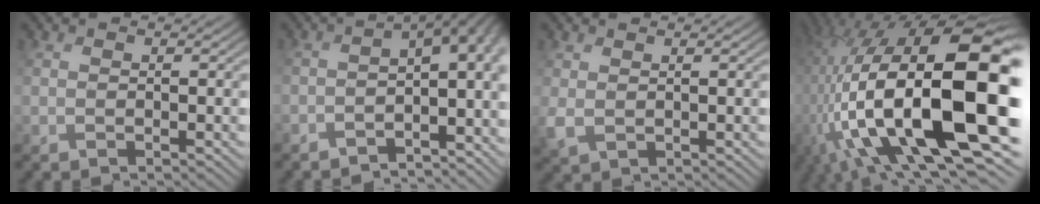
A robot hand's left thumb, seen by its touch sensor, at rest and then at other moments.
{"total": 9.2, "force": [-4.0, 3.3, 7.6], "torque": [-0.096, -0.010, -0.047]}
{"total": 1.2, "force": [0.8, 0.6, 0.7], "torque": [-0.025, -0.005, 0.022]}
{"total": 21.4, "force": [-2.6, 10.5, 18.5], "torque": [-0.370, -0.021, -0.046]}